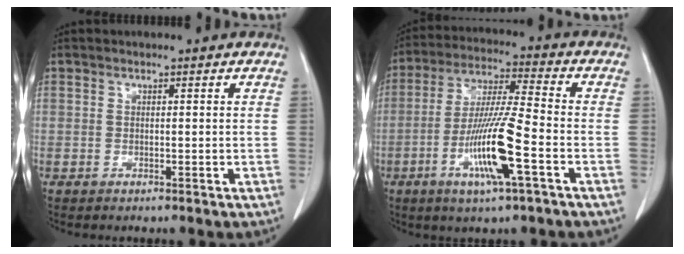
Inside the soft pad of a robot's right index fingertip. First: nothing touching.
{"total": 12.8, "force": [-4.6, 0.3, 12.0], "torque": [-0.235, -0.012, -0.088]}